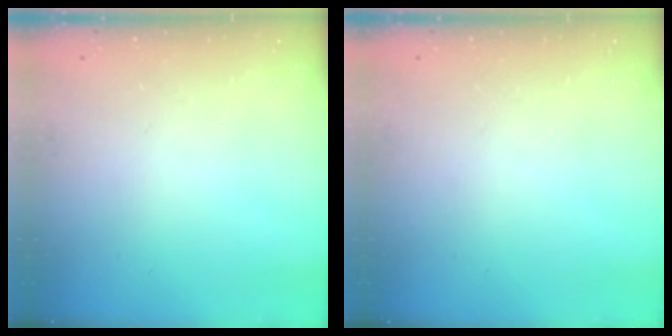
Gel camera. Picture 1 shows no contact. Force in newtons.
{"total": 0.0}